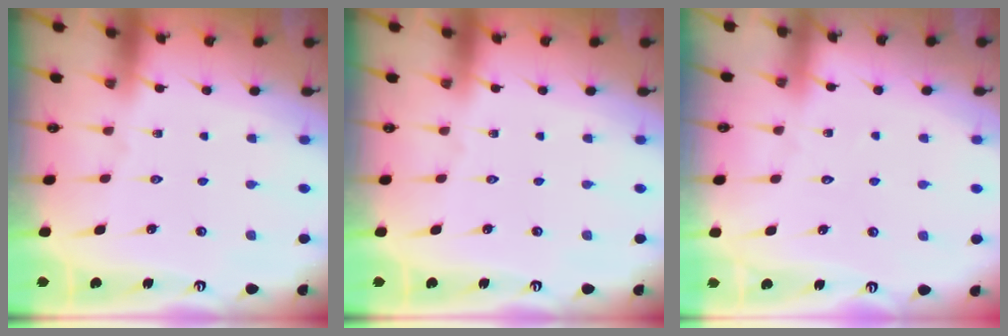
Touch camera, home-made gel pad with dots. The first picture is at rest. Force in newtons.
{"total": 0.0}
{"total": 3.7, "press": 3.6, "slide": 0.5}